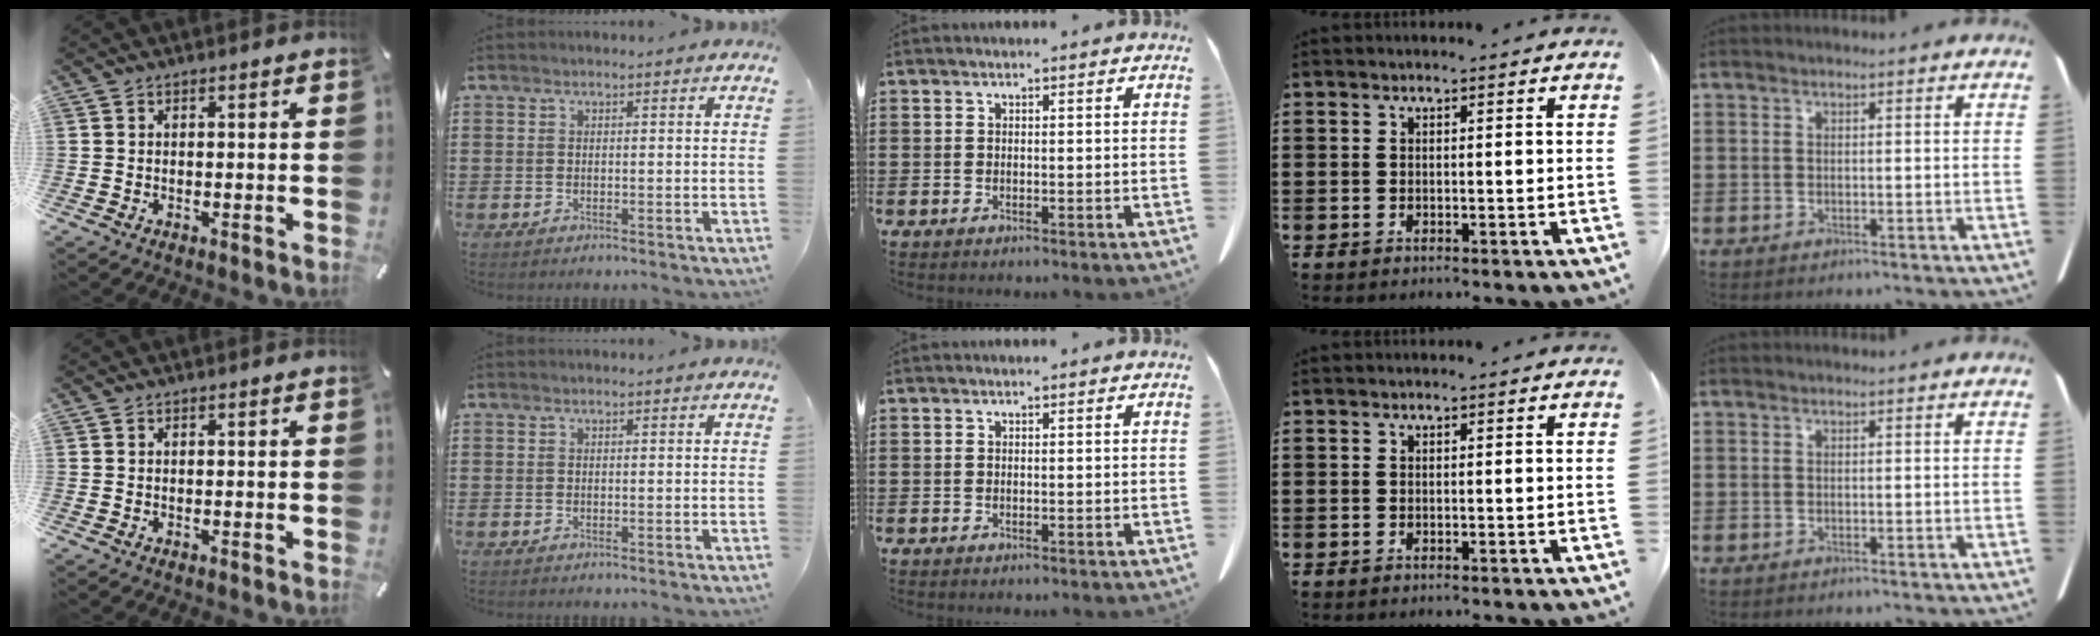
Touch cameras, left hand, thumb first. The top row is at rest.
{}